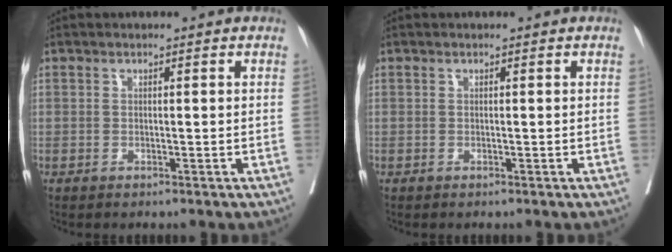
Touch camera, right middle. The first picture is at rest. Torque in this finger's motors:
{"motor_torque": [0.04, -0.60, 0.08, 0.00]}